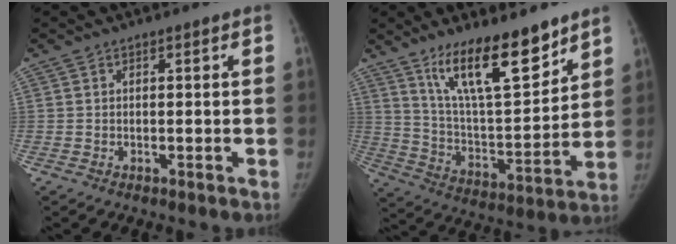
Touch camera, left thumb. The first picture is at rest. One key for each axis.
{"total": 17.7, "fx": 12.3, "fy": 5.2, "fz": 11.7, "tx": -0.161, "ty": -0.080, "tz": 0.224}